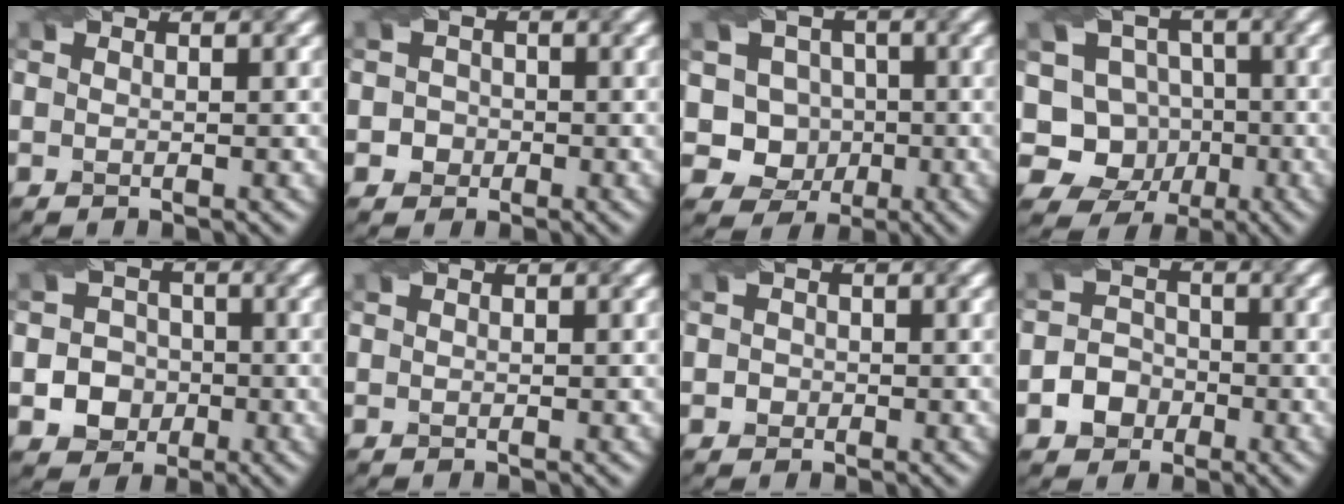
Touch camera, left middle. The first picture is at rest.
{"total": 1.7, "force": [-0.3, 1.6, 0.3], "torque": [0.013, 0.002, -0.008]}
{"total": 5.6, "force": [-0.1, 5.2, 2.0], "torque": [-0.019, 0.005, -0.027]}
{"total": 7.3, "force": [-1.2, 6.8, 2.5], "torque": [-0.021, 0.010, -0.052]}
{"total": 4.2, "force": [-1.1, 3.8, 1.4], "torque": [0.000, 0.000, -0.033]}
{"total": 0.0}
{"total": 1.0, "force": [-0.1, 1.0, 0.2], "torque": [0.002, -0.001, -0.006]}
{"total": 3.2, "force": [-1.4, 2.7, 1.0], "torque": [0.000, 0.003, -0.029]}